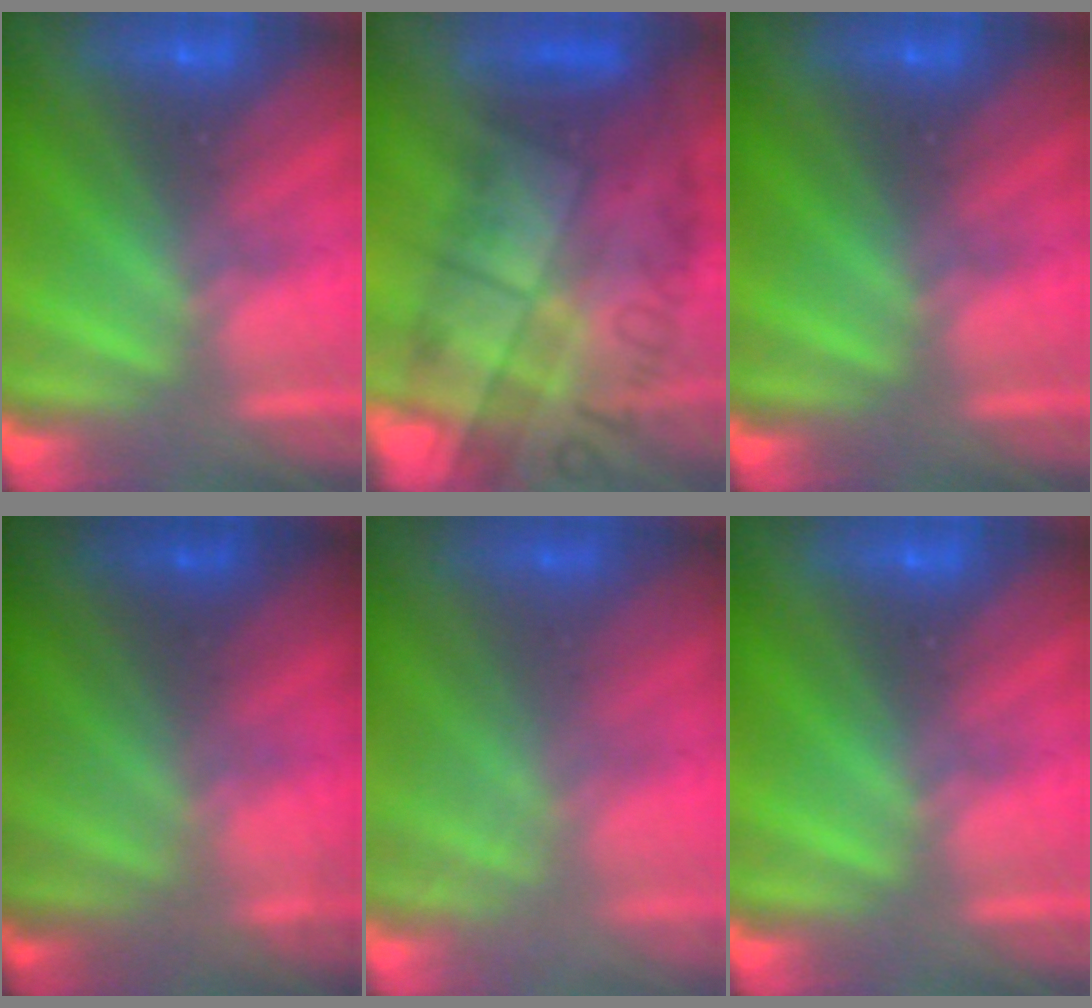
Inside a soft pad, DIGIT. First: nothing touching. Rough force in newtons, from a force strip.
{"total": 11.5}
{"total": 0.0}
{"total": 1.9}
{"total": 2.5}
{"total": 0.0}